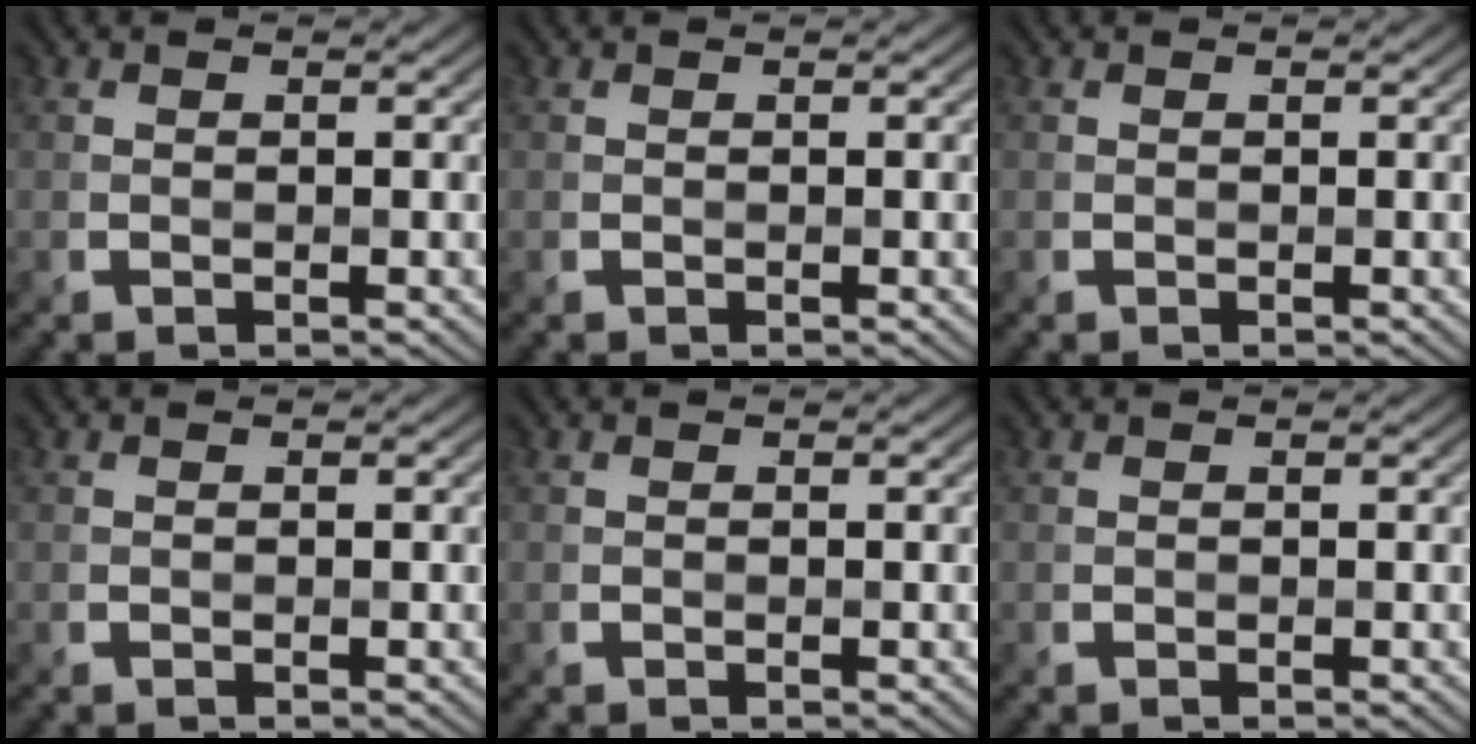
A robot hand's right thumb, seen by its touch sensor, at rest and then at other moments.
{"total": 0.0}
{"total": 0.0}
{"total": 0.0}
{"total": 0.0}
{"total": 0.0}